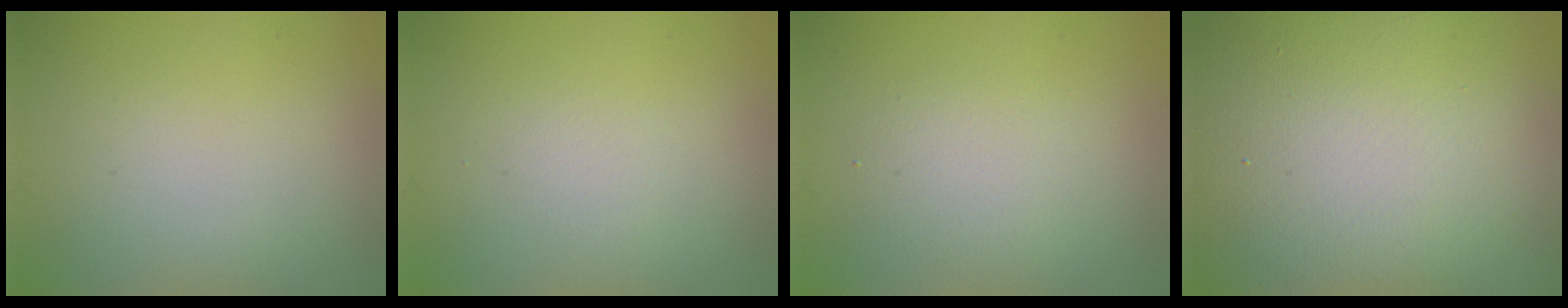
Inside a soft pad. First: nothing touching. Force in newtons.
{"total": 0.6, "press": 0.6, "slide": 0.0}
{"total": 2.0, "press": 2.0, "slide": 0.1}
{"total": 22.8, "press": 22.7, "slide": 1.1}